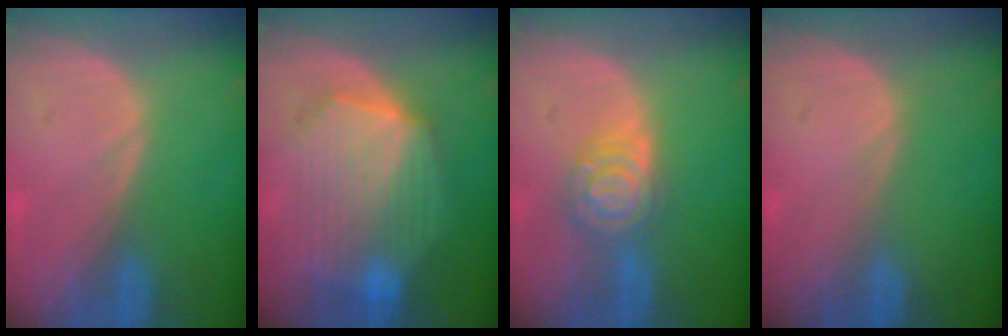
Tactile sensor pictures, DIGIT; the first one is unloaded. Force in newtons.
{"total": 10.8, "press": 10.8, "slide": 0.7}
{"total": 6.3, "press": 6.3, "slide": 0.4}
{"total": 0.0}